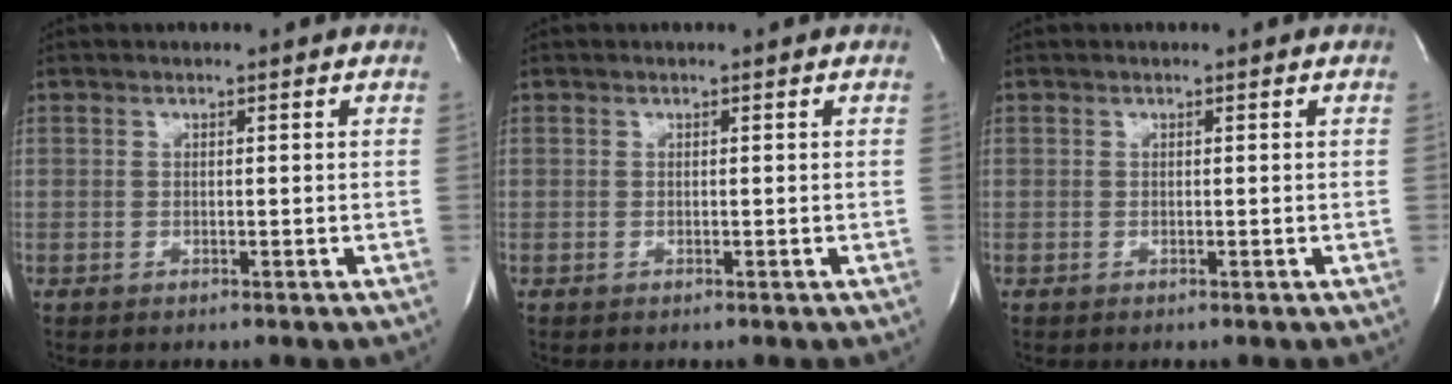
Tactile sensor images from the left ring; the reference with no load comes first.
{"total": 0.0}
{"total": 0.0}